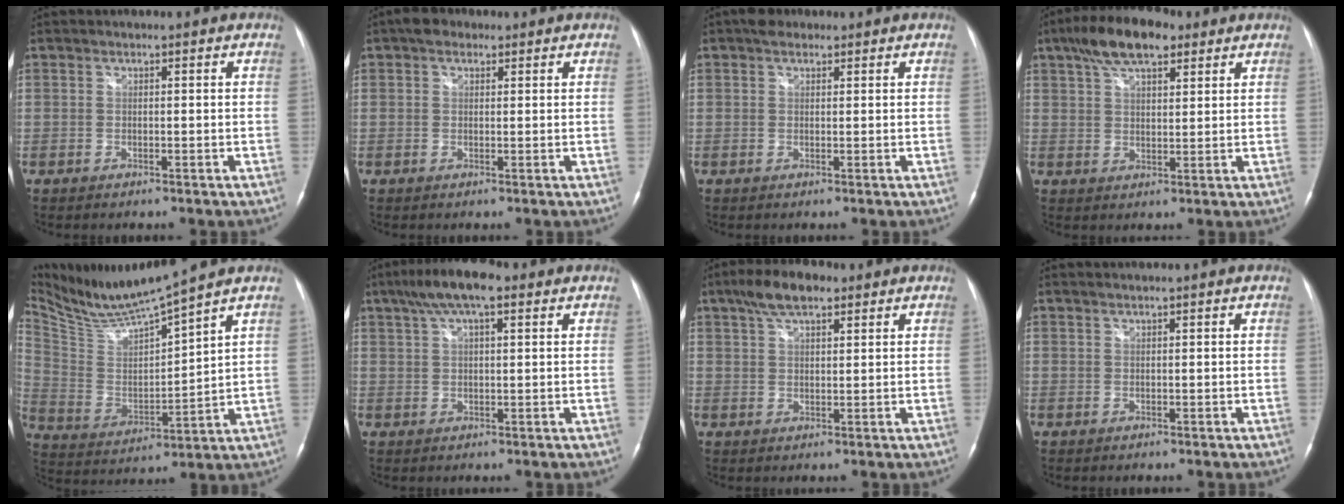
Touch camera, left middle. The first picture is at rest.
{"total": 2.7, "force": [1.5, 1.8, 1.2], "torque": [-0.024, 0.015, 0.022]}
{"total": 2.3, "force": [1.5, 1.4, 0.9], "torque": [-0.017, 0.015, 0.021]}
{"total": 10.1, "force": [6.4, 3.9, 6.7], "torque": [-0.123, 0.025, 0.111]}
{"total": 12.4, "force": [11.4, -1.7, 4.4], "torque": [-0.095, -0.008, 0.227]}
{"total": 8.4, "force": [5.0, 2.3, 6.3], "torque": [-0.119, 0.026, 0.082]}
{"total": 6.6, "force": [4.3, 2.5, 4.4], "torque": [-0.085, 0.020, 0.075]}
{"total": 0.6, "force": [0.5, -0.1, 0.3], "torque": [-0.009, 0.006, 0.014]}